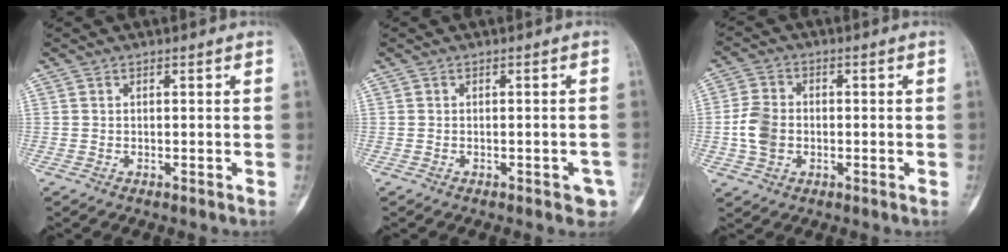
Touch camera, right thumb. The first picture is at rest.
{"total": 3.0, "force": [-1.5, 1.3, 2.3], "torque": [-0.013, 0.013, -0.013]}
{"total": 6.6, "force": [-1.0, 5.1, 4.1], "torque": [-0.076, 0.010, -0.022]}